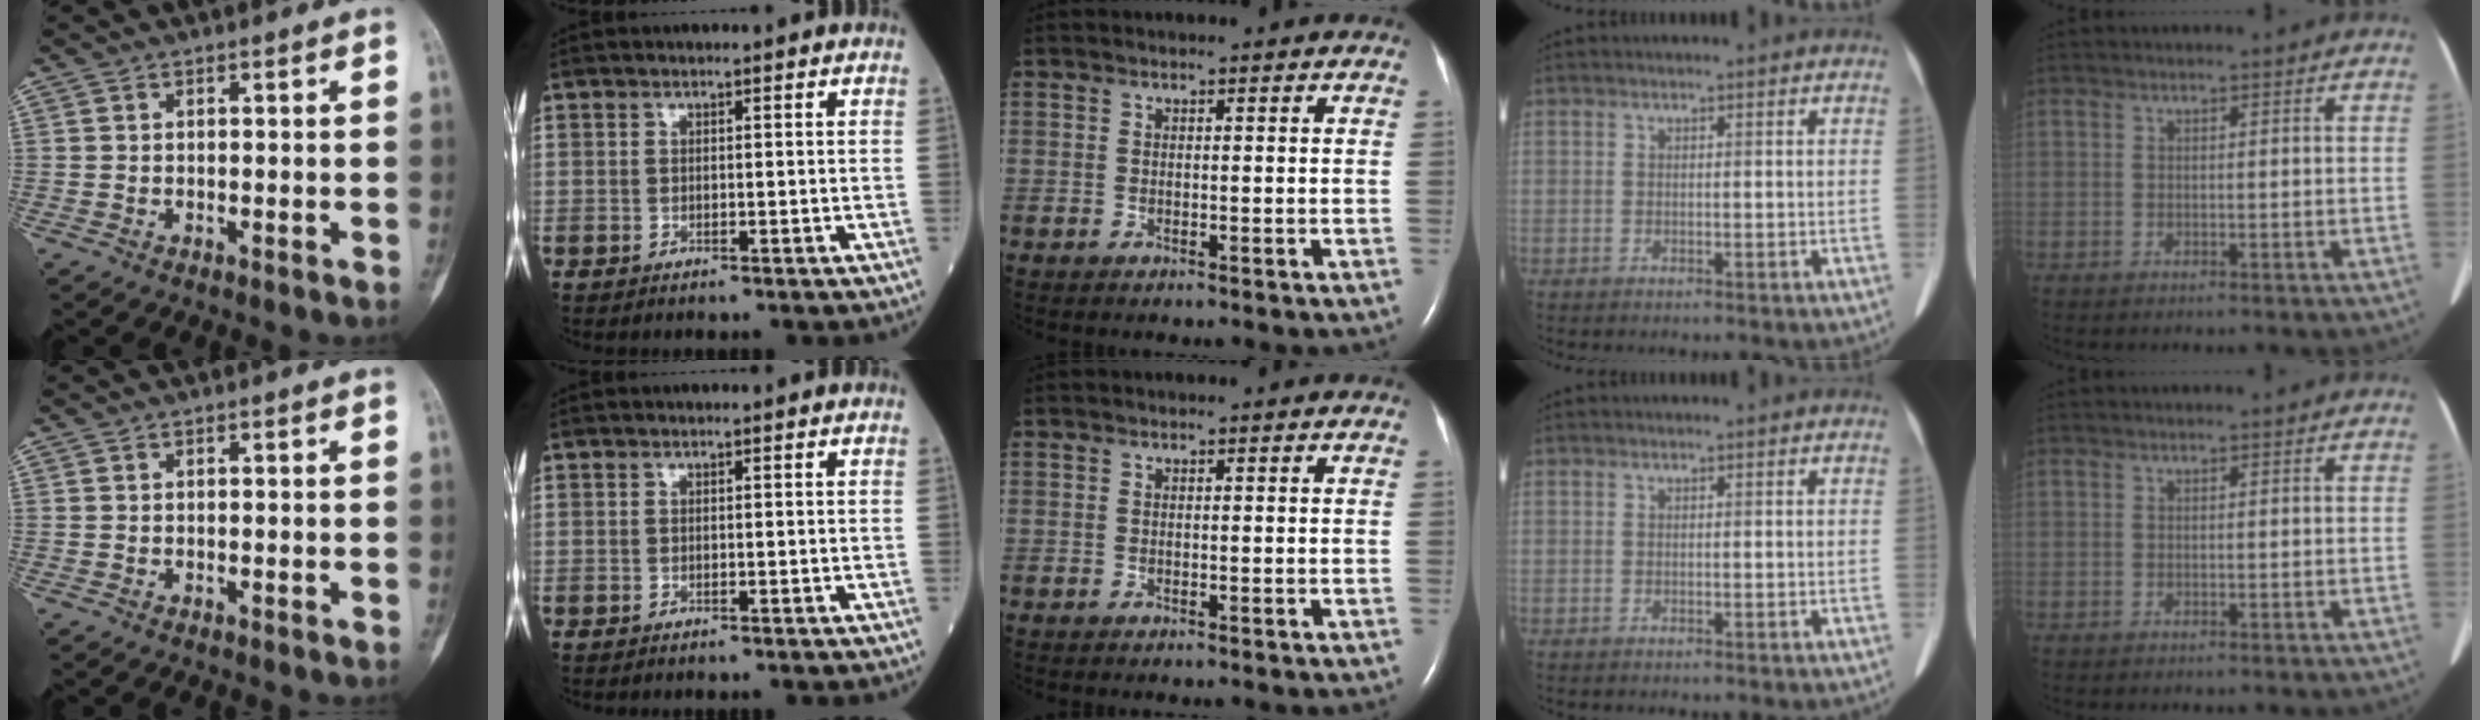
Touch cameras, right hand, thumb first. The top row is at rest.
{}